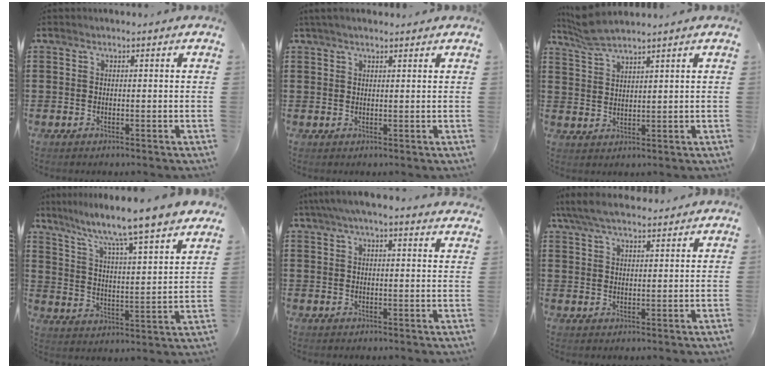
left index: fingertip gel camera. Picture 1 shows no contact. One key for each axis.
{"total": 1.7, "fx": 1.3, "fy": 0.3, "fz": 1.1, "tx": -0.023, "ty": 0.004, "tz": 0.023}
{"total": 4.4, "fx": 3.9, "fy": 0.3, "fz": 2.0, "tx": -0.049, "ty": -0.006, "tz": 0.071}
{"total": 7.4, "fx": 6.6, "fy": -1.3, "fz": 3.0, "tx": -0.078, "ty": -0.062, "tz": 0.101}
{"total": 4.3, "fx": 3.4, "fy": 0.4, "fz": 2.5, "tx": -0.058, "ty": 0.002, "tz": 0.061}
{"total": 5.9, "fx": 4.9, "fy": 1.4, "fz": 2.9, "tx": -0.070, "ty": -0.004, "tz": 0.092}